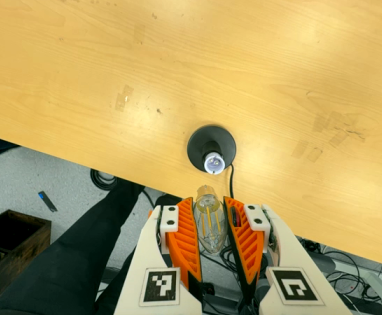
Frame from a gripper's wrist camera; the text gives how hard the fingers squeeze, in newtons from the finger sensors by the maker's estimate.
{"total": 13.3, "left": 13.8, "right": 12.8}